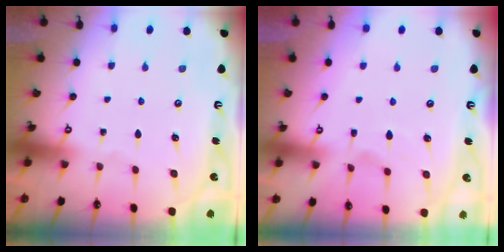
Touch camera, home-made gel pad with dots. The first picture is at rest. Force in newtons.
{"total": 3.2, "press": 3.0, "slide": 1.3}